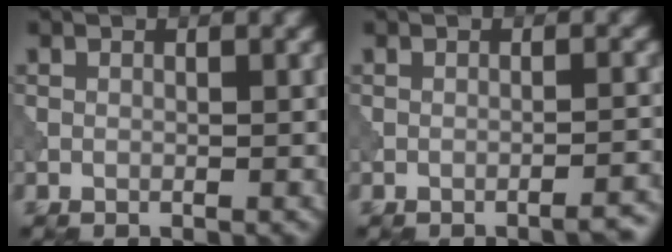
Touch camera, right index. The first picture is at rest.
{"total": 2.0, "force": [-1.6, 0.4, 1.2], "torque": [-0.007, 0.007, -0.026]}